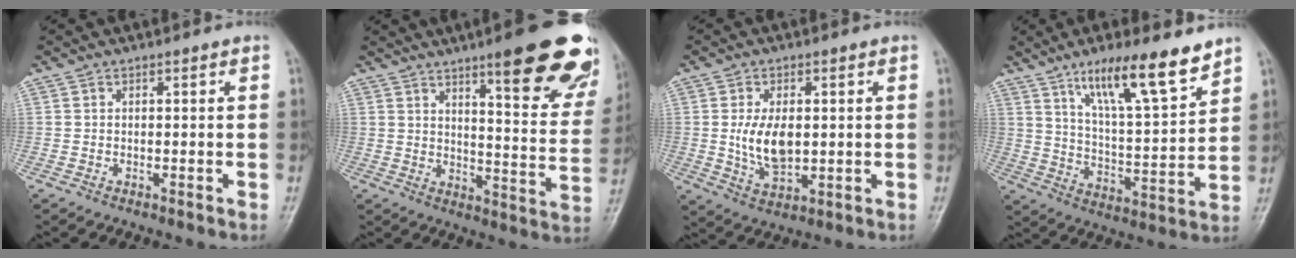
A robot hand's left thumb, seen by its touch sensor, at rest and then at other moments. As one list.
[{"total": 22.4, "force": [13.9, 4.9, 16.9], "torque": [-0.181, -0.064, 0.182]}, {"total": 8.1, "force": [0.5, 4.5, 6.6], "torque": [-0.117, -0.010, 0.018]}, {"total": 15.2, "force": [10.3, 2.9, 10.8], "torque": [-0.164, -0.056, 0.182]}]